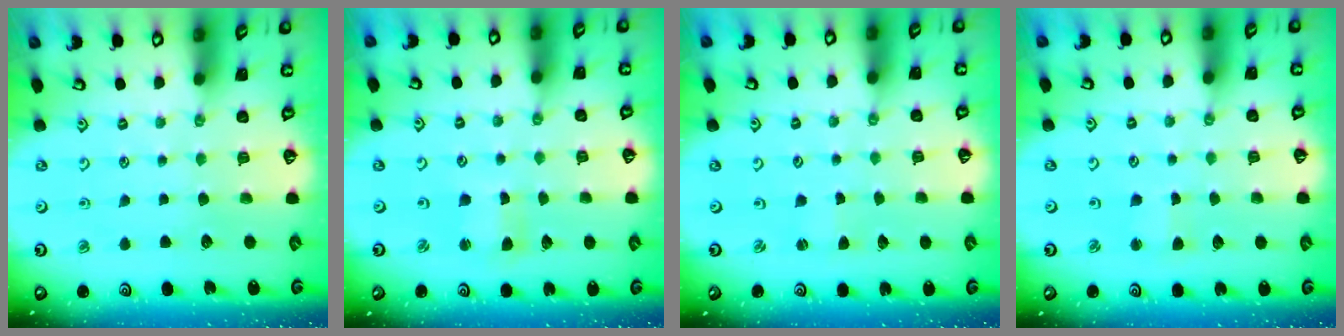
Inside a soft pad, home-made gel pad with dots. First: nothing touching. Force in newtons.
{"total": 2.1, "press": 2.1, "slide": 0.3}
{"total": 1.0, "press": 1.0, "slide": 0.2}
{"total": 2.6, "press": 2.6, "slide": 0.3}